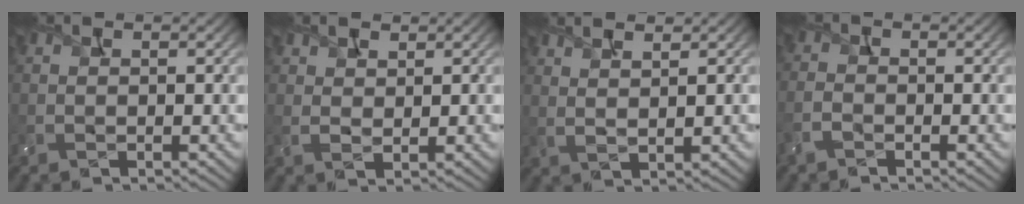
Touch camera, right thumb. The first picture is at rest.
{"total": 2.4, "force": [1.7, 1.3, 1.1], "torque": [-0.025, 0.002, 0.036]}
{"total": 4.0, "force": [2.9, 0.8, 2.7], "torque": [-0.041, 0.009, 0.039]}
{"total": 2.2, "force": [-1.5, 1.1, 1.3], "torque": [-0.035, -0.002, -0.041]}